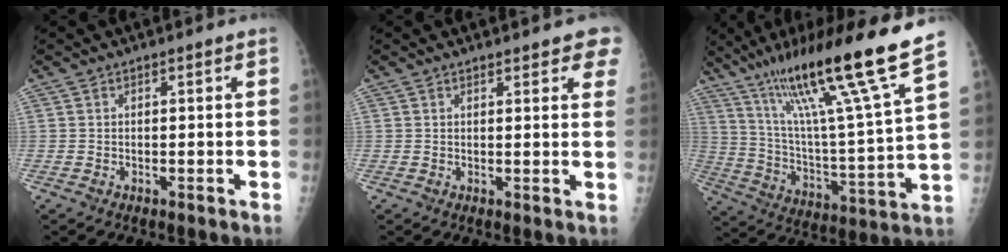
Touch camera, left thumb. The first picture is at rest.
{"total": 5.5, "force": [4.3, 1.7, 3.1], "torque": [-0.007, -0.012, 0.040]}
{"total": 24.3, "force": [16.5, 0.8, 17.8], "torque": [-0.275, -0.064, 0.285]}